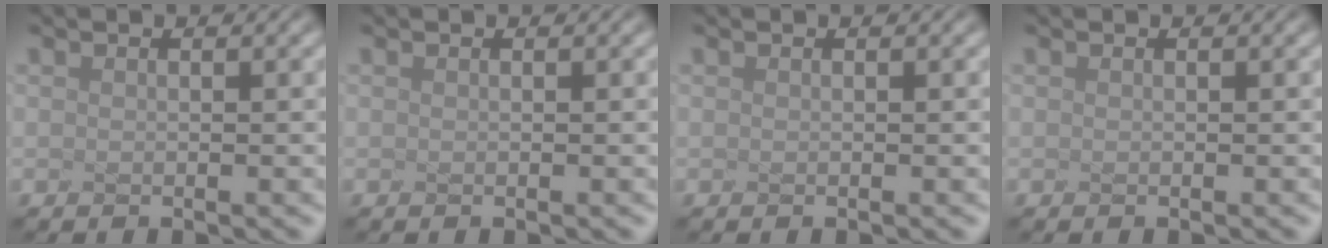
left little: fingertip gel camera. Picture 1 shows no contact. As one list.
[{"total": 0.0}, {"total": 0.0}, {"total": 0.0}]